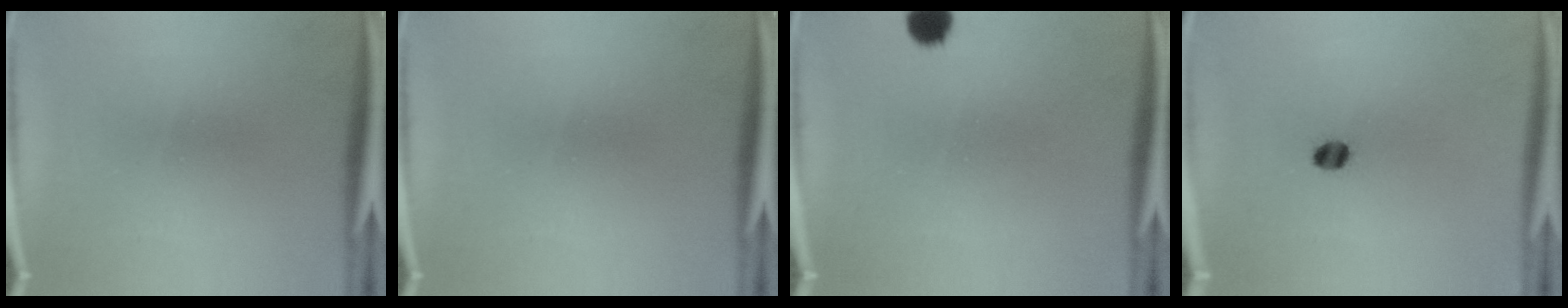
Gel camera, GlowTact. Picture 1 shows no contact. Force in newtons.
{"total": 0.0}
{"total": 3.9}
{"total": 2.8}